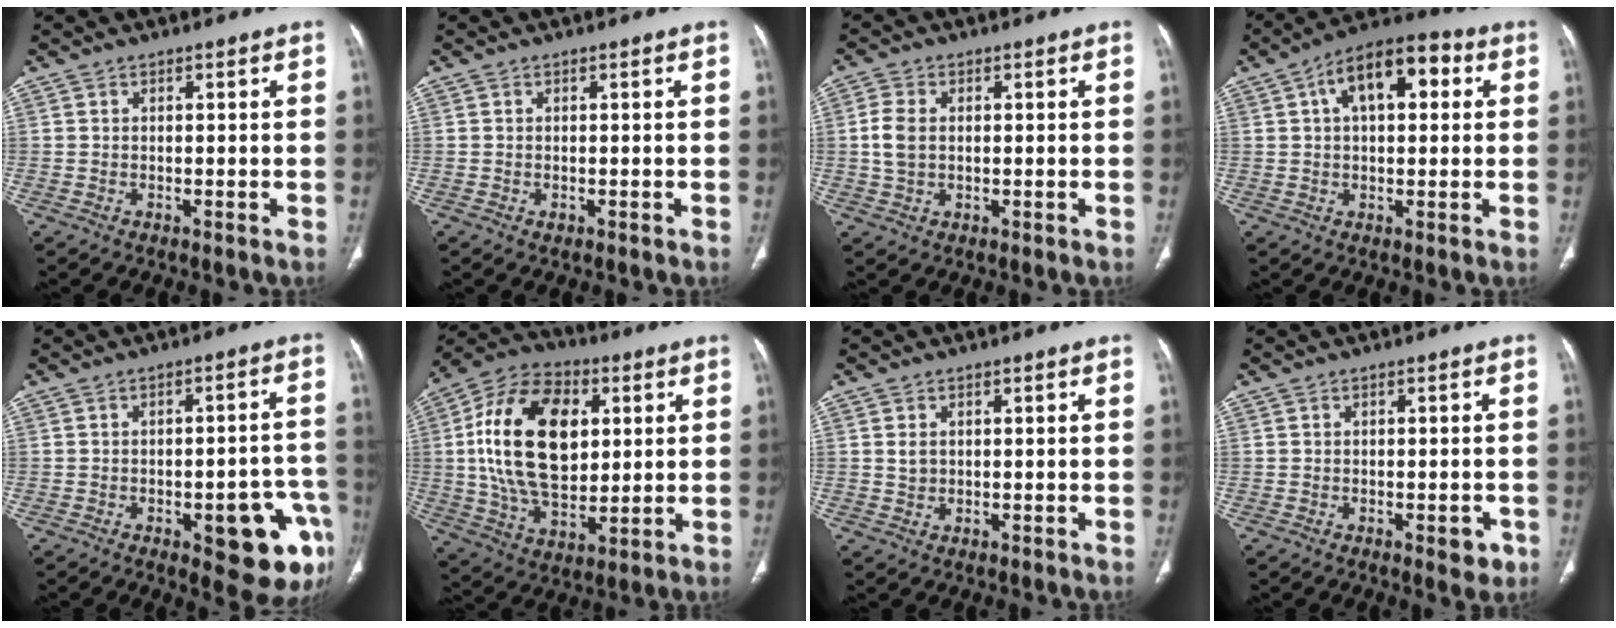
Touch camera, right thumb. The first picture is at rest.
{"total": 0.6, "force": [-0.2, 0.4, 0.3], "torque": [-0.004, -0.001, -0.003]}
{"total": 4.7, "force": [0.3, 3.1, 3.5], "torque": [-0.082, 0.004, 0.005]}
{"total": 12.4, "force": [3.5, 6.5, 9.9], "torque": [-0.138, 0.029, 0.047]}
{"total": 14.3, "force": [-5.7, 5.2, 12.0], "torque": [-0.095, 0.030, -0.057]}
{"total": 23.1, "force": [3.9, 14.0, 18.0], "torque": [-0.302, -0.006, 0.067]}
{"total": 1.7, "force": [0.4, 1.3, 1.0], "torque": [-0.014, -0.004, 0.012]}
{"total": 3.2, "force": [-1.4, 1.5, 2.5], "torque": [-0.017, 0.002, -0.013]}